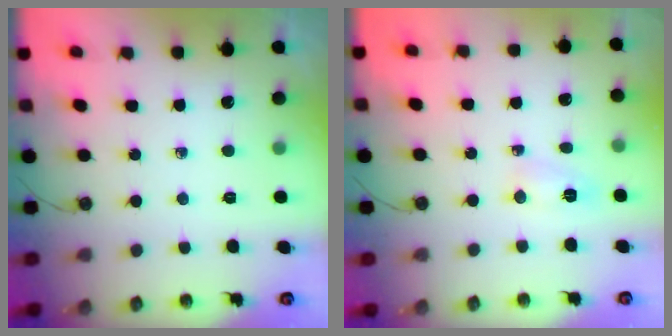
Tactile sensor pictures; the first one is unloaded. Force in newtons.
{"total": 2.5, "press": 2.1, "slide": 1.4}